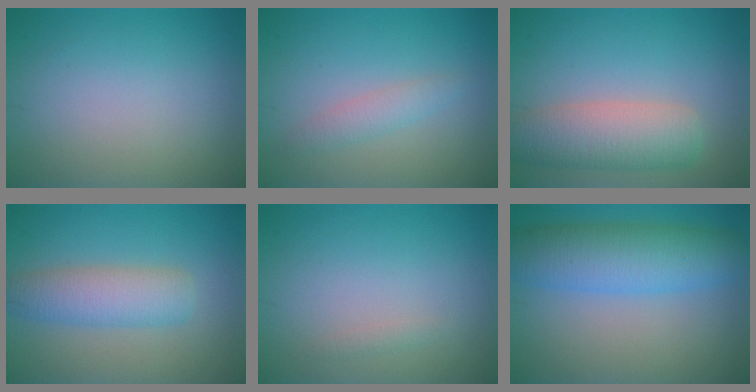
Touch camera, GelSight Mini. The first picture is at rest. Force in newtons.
{"total": 1.7, "press": 1.7, "slide": 0.1}
{"total": 5.8, "press": 5.8, "slide": 0.3}
{"total": 4.4, "press": 4.4, "slide": 0.1}
{"total": 0.6, "press": 0.6, "slide": 0.0}
{"total": 7.0, "press": 7.0, "slide": 0.1}